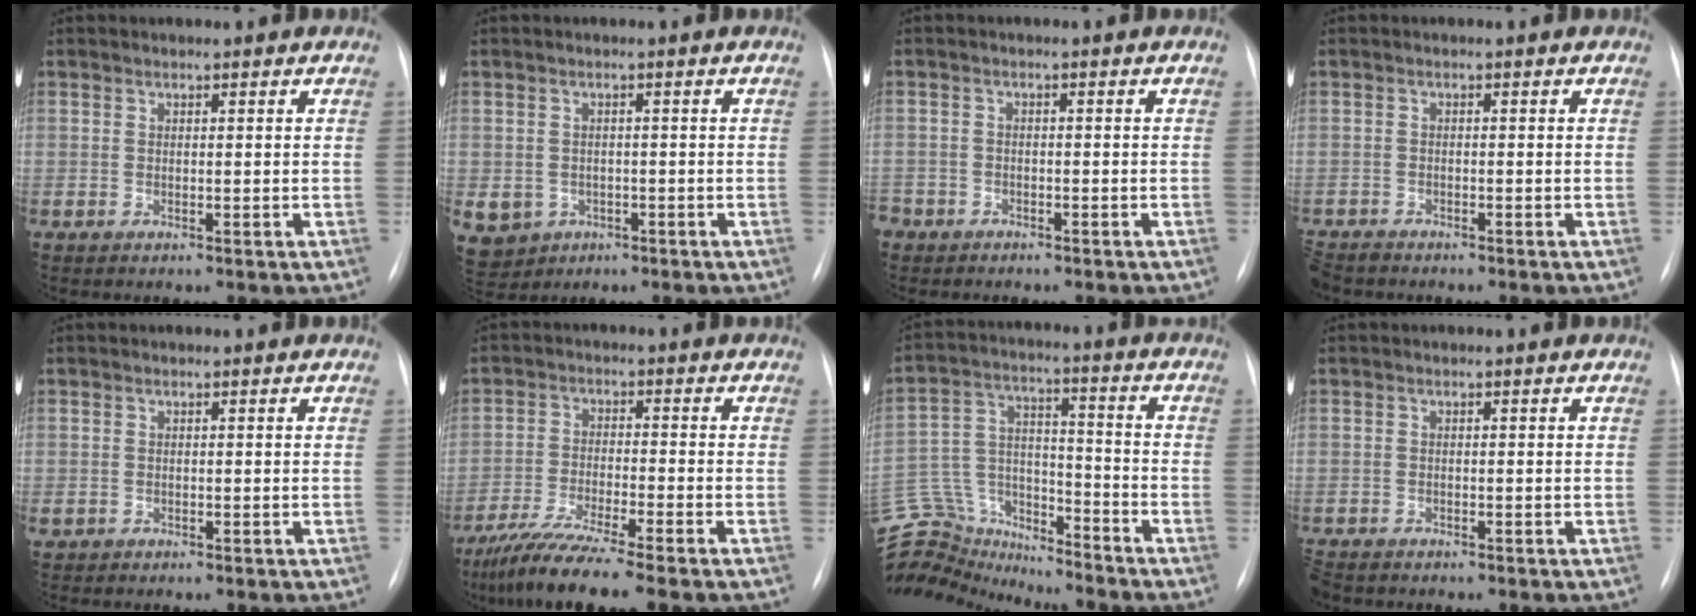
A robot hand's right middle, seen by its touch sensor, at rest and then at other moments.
{"total": 8.6, "force": [-3.2, 7.6, 2.5], "torque": [-0.074, 0.006, -0.037]}
{"total": 5.2, "force": [-3.9, 3.2, 1.1], "torque": [-0.024, 0.002, -0.064]}
{"total": 3.7, "force": [-3.4, 1.4, 0.8], "torque": [-0.012, -0.009, -0.060]}
{"total": 1.0, "force": [-0.5, 0.7, 0.4], "torque": [-0.008, 0.003, -0.004]}
{"total": 10.2, "force": [-8.1, -0.5, 6.2], "torque": [-0.107, -0.034, -0.139]}
{"total": 20.6, "force": [-19.2, 6.1, 4.8], "torque": [-0.137, 0.039, -0.314]}
{"total": 2.9, "force": [-2.5, 1.3, 0.8], "torque": [-0.014, -0.004, -0.041]}